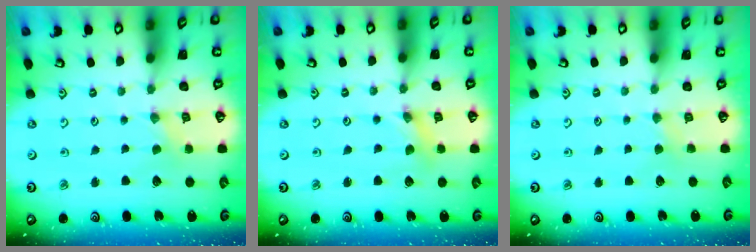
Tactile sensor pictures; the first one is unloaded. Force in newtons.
{"total": 1.5, "press": 1.4, "slide": 0.3}
{"total": 1.9, "press": 1.9, "slide": 0.4}